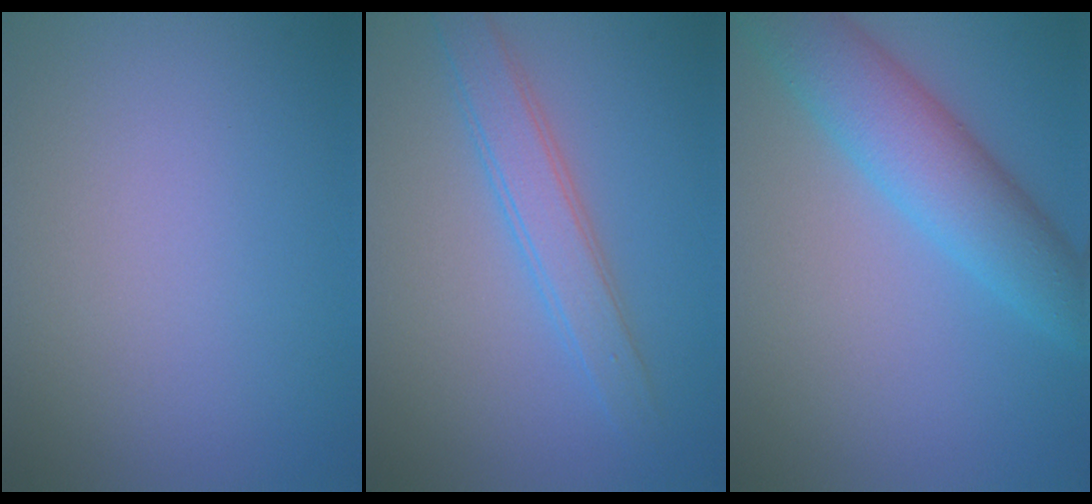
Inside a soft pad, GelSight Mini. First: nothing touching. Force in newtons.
{"total": 3.2, "press": 3.2, "slide": 0.3}
{"total": 6.1, "press": 6.1, "slide": 0.1}